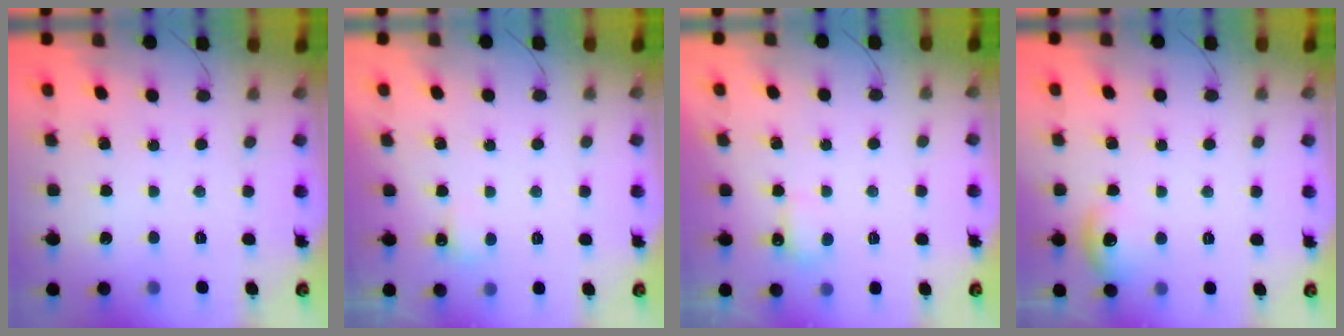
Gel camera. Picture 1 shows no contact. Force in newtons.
{"total": 3.1, "press": 3.0, "slide": 0.7}
{"total": 2.8, "press": 2.7, "slide": 0.6}
{"total": 7.4, "press": 7.3, "slide": 1.6}